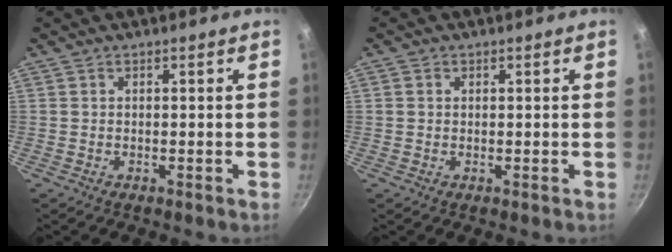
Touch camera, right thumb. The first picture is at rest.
{"total": 0.9, "force": [0.2, 0.8, 0.3], "torque": [-0.003, 0.002, 0.002]}